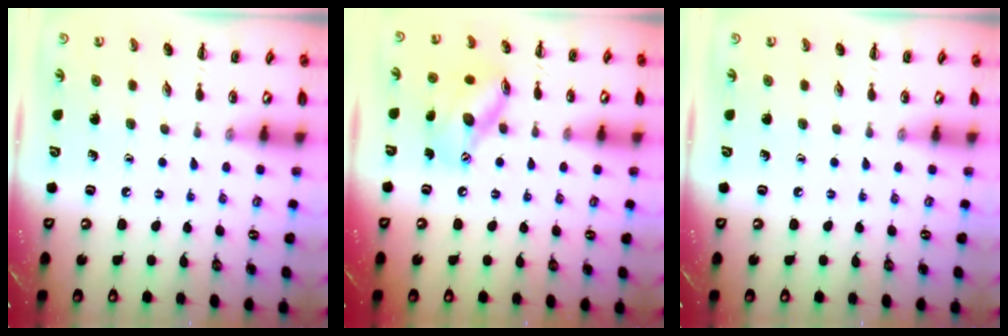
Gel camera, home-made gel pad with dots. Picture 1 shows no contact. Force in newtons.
{"total": 12.7, "press": 12.7, "slide": 1.4}
{"total": 0.0}